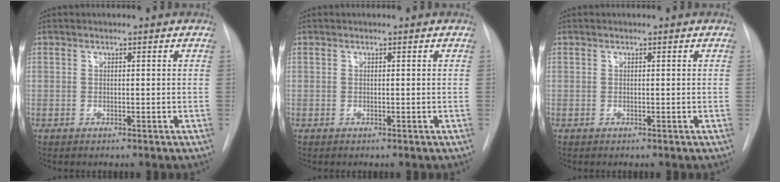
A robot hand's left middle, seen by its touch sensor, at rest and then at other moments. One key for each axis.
{"total": 0.0}
{"total": 0.0}